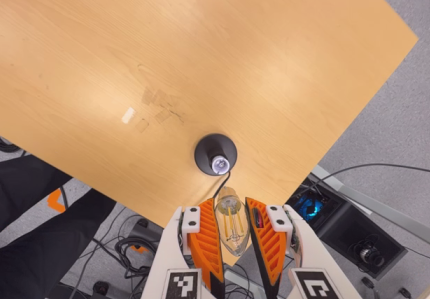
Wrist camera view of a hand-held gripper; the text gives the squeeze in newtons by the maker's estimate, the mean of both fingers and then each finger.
{"total": 12.6, "left": 13.2, "right": 11.9}